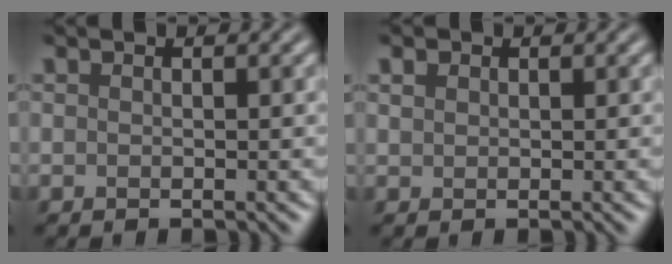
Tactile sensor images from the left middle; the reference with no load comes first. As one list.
[{"total": 0.9, "force": [0.5, 0.7, 0.3], "torque": [-0.005, 0.003, 0.009]}]